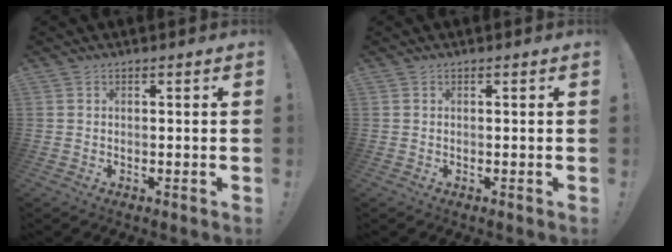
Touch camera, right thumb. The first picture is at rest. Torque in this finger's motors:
{"motor_torque": [0.00, 0.00, 0.00, 0.00, 0.00]}